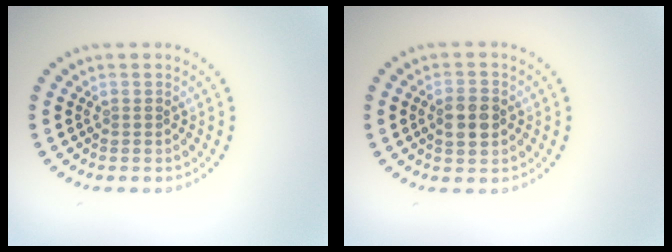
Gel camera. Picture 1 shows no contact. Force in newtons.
{"total": 2.7, "press": 2.7, "slide": 0.3}